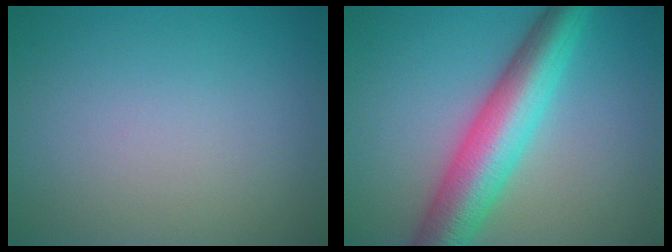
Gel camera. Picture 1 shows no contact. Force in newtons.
{"total": 8.4, "press": 8.4, "slide": 0.2}